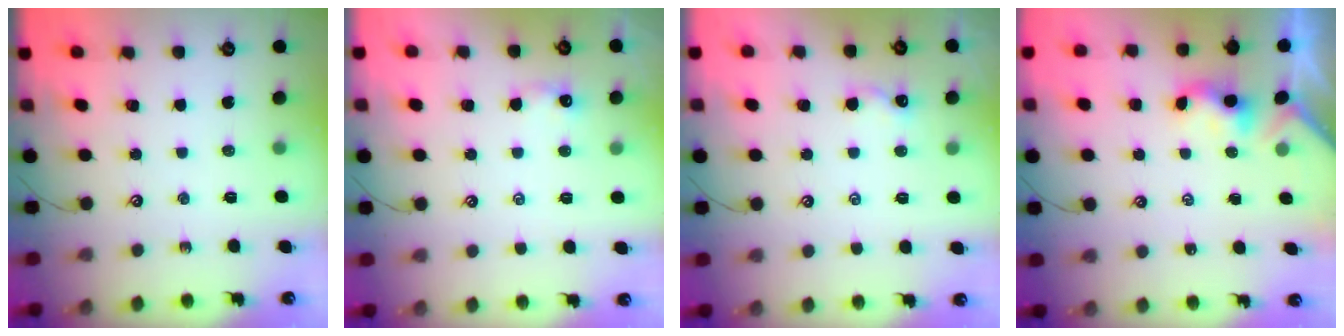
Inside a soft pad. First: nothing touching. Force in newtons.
{"total": 1.2, "press": 1.2, "slide": 0.3}
{"total": 2.3, "press": 2.2, "slide": 0.3}
{"total": 0.9, "press": 0.9, "slide": 0.3}